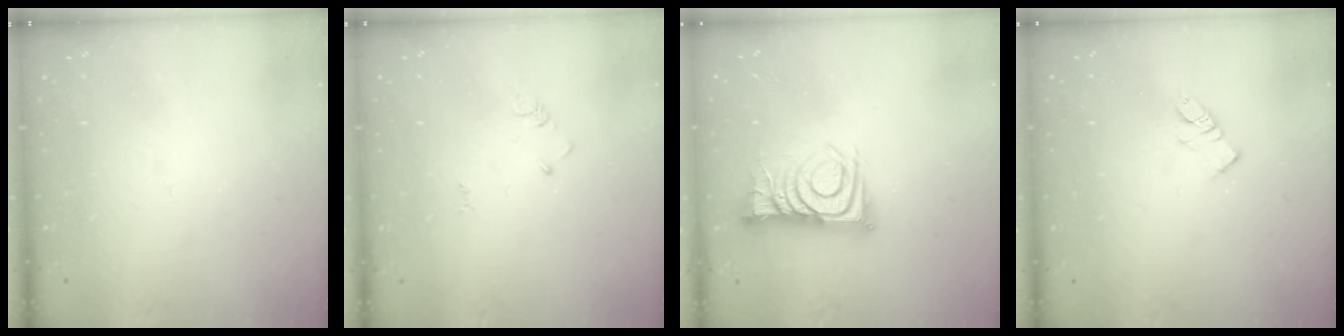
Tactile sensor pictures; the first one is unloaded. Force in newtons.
{"total": 2.4, "press": 2.4, "slide": 0.3}
{"total": 11.5, "press": 11.5, "slide": 0.6}
{"total": 6.1, "press": 6.1, "slide": 0.1}